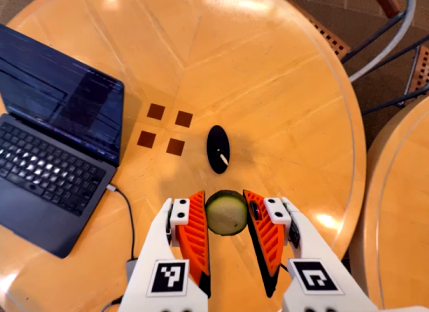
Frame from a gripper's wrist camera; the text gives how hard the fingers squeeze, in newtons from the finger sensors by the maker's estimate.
{"total": 10.2, "left": 10.4, "right": 9.9}